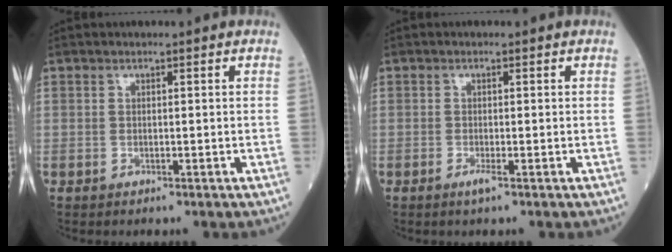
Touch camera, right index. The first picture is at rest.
{"total": 1.3, "force": [-0.7, -0.2, 1.1], "torque": [-0.020, -0.003, -0.013]}